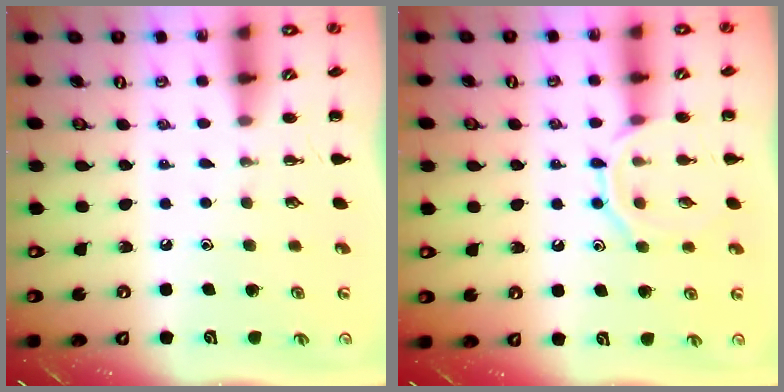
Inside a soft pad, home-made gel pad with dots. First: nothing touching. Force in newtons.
{"total": 9.8, "press": 9.8, "slide": 0.7}